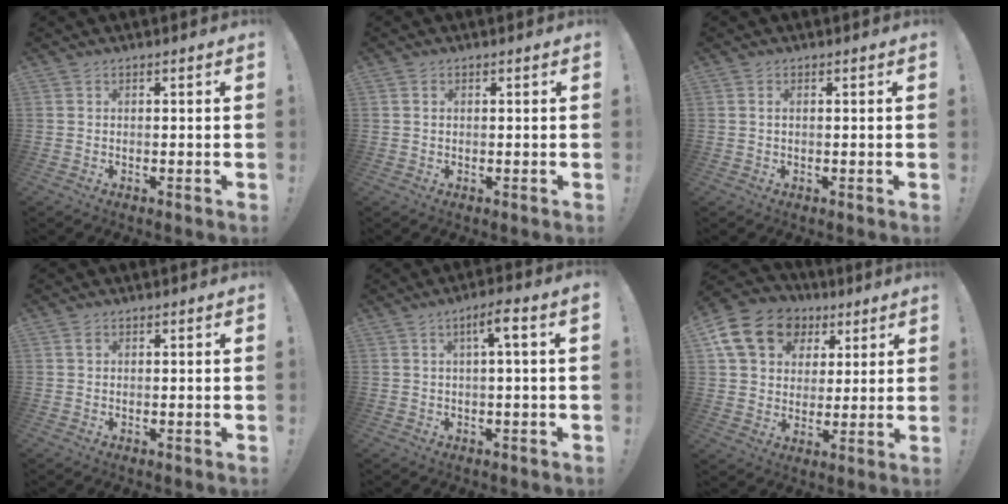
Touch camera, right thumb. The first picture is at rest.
{"total": 0.7, "force": [0.3, 0.5, 0.4], "torque": [-0.005, 0.001, 0.005]}
{"total": 0.8, "force": [0.2, 0.3, 0.8], "torque": [-0.017, 0.004, 0.002]}
{"total": 0.9, "force": [0.4, 0.6, 0.5], "torque": [-0.008, 0.002, 0.007]}
{"total": 5.1, "force": [1.3, 0.0, 4.9], "torque": [-0.081, -0.004, 0.013]}
{"total": 16.8, "force": [7.4, 13.1, 7.5], "torque": [-0.108, -0.030, 0.149]}